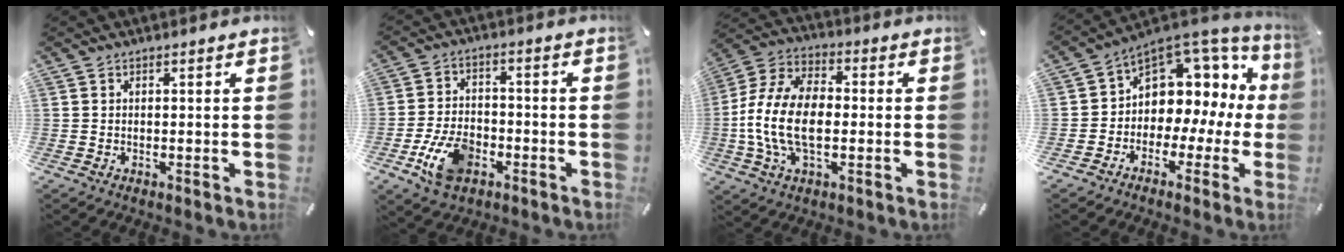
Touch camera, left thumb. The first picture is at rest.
{"total": 10.5, "force": [-4.6, 6.7, 6.6], "torque": [-0.136, 0.011, -0.083]}
{"total": 14.1, "force": [-2.7, 8.3, 11.2], "torque": [-0.248, 0.000, -0.050]}
{"total": 8.3, "force": [2.8, 7.1, 3.2], "torque": [-0.049, -0.047, 0.049]}